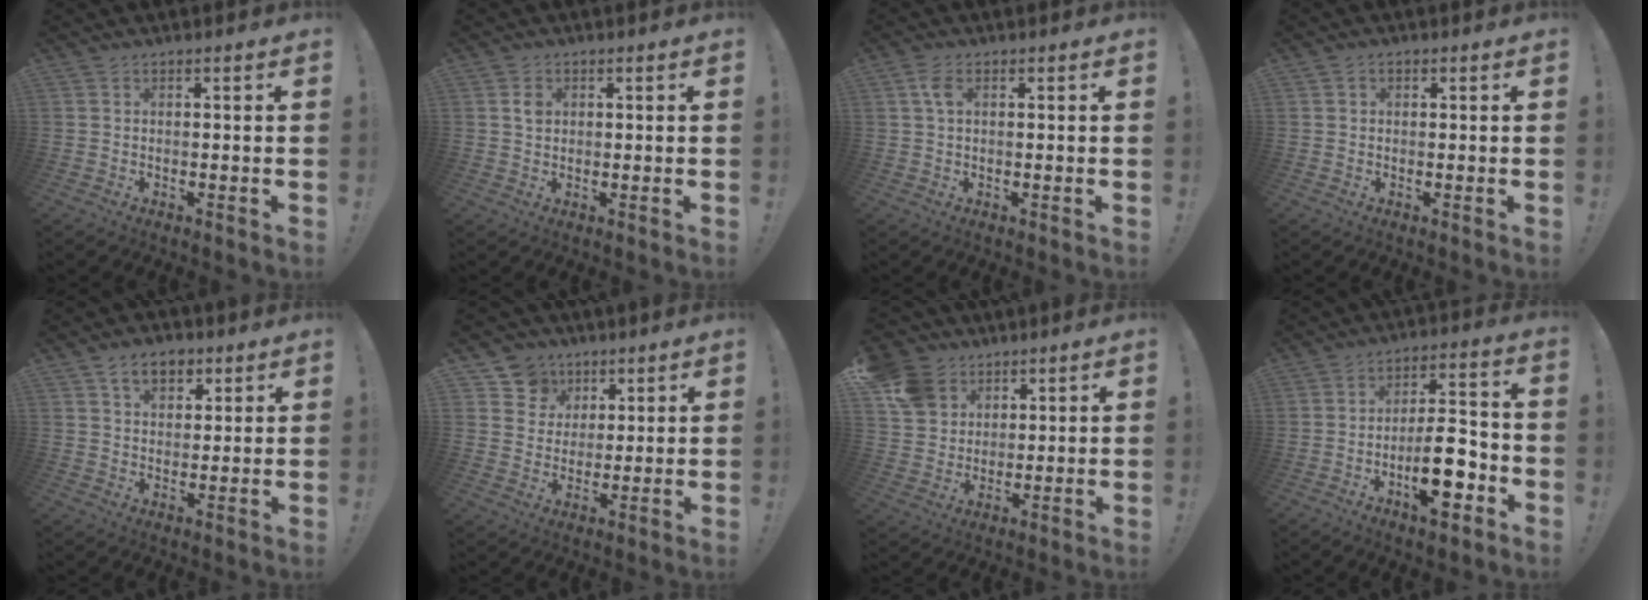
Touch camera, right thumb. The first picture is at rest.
{"total": 2.3, "force": [0.6, 1.8, 1.3], "torque": [-0.004, -0.005, 0.006]}
{"total": 3.8, "force": [1.2, 2.1, 3.0], "torque": [-0.055, 0.003, 0.020]}
{"total": 1.1, "force": [0.1, 1.0, 0.5], "torque": [-0.003, 0.001, 0.001]}
{"total": 8.1, "force": [4.3, 5.3, 4.3], "torque": [-0.060, -0.008, 0.081]}
{"total": 9.1, "force": [4.5, 7.8, 1.4], "torque": [-0.021, -0.029, 0.092]}
{"total": 11.2, "force": [5.5, 9.2, 3.3], "torque": [-0.047, -0.029, 0.113]}
{"total": 14.7, "force": [-5.8, 6.1, 12.1], "torque": [-0.181, 0.034, -0.092]}